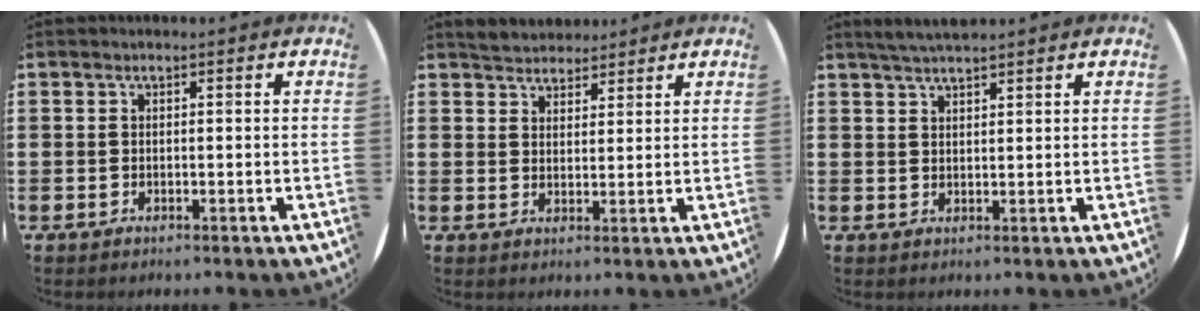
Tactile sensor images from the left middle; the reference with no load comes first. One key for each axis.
{"total": 3.5, "fx": 3.4, "fy": 0.9, "fz": 0.0, "tx": -0.008, "ty": -0.002, "tz": 0.064}
{"total": 2.8, "fx": 2.7, "fy": 0.2, "fz": 0.9, "tx": -0.023, "ty": 0.001, "tz": 0.049}